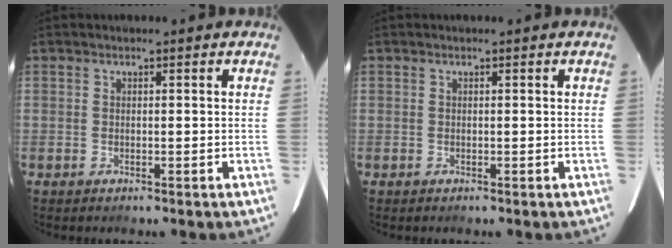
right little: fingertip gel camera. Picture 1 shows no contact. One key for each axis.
{"total": 0.0}